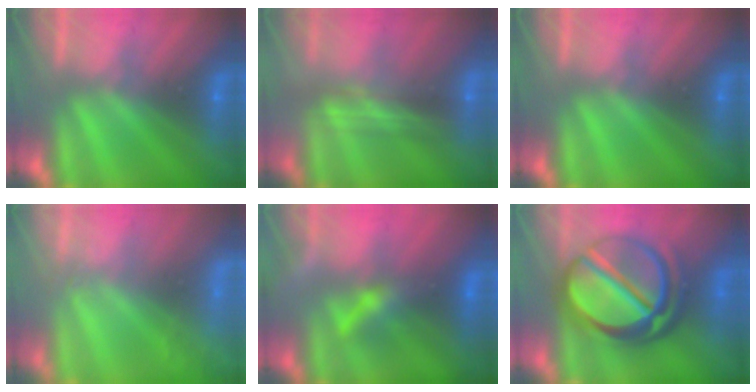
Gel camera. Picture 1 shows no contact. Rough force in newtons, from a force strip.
{"total": 2.5}
{"total": 0.0}
{"total": 2.4}
{"total": 7.4}
{"total": 10.1}